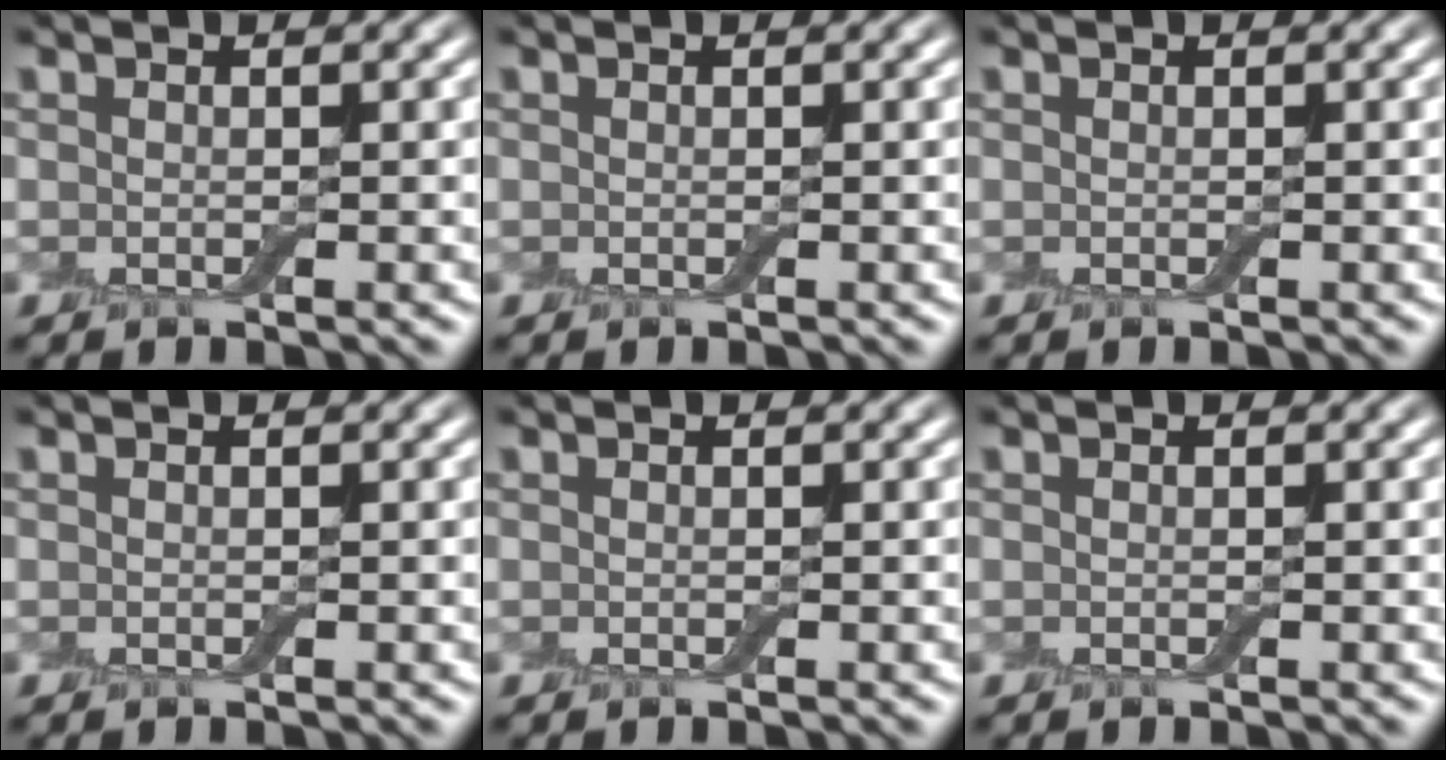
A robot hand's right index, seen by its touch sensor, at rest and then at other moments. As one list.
[{"total": 0.0}, {"total": 0.0}, {"total": 0.0}, {"total": 0.0}, {"total": 0.0}]